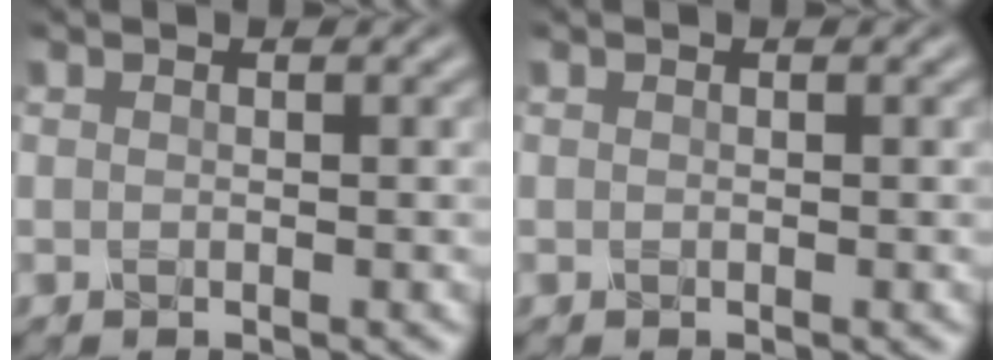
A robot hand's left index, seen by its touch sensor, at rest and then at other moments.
{"total": 0.0}